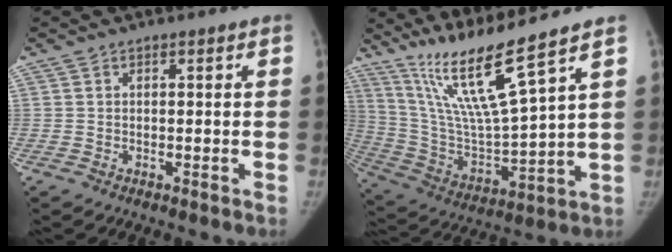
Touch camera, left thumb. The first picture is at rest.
{"total": 15.7, "force": [11.4, -0.5, 10.9], "torque": [-0.196, -0.071, 0.229]}